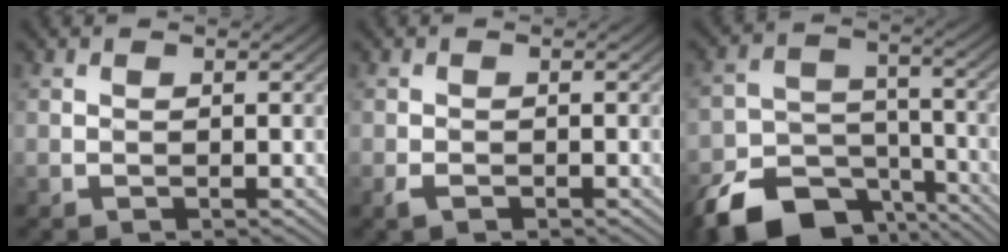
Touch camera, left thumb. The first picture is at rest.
{"total": 1.3, "force": [-0.8, 0.6, 0.8], "torque": [-0.019, -0.003, -0.016]}
{"total": 13.2, "force": [-9.0, 7.4, 6.3], "torque": [-0.131, -0.020, -0.154]}